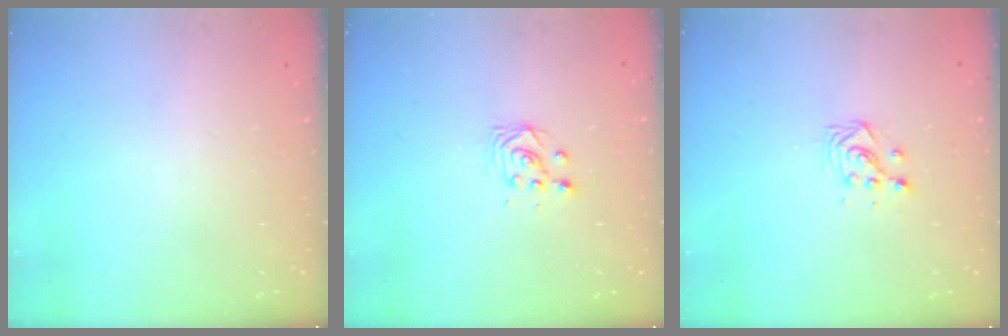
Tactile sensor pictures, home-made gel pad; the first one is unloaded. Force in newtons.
{"total": 2.9, "press": 2.9, "slide": 0.1}
{"total": 3.5, "press": 3.5, "slide": 0.4}